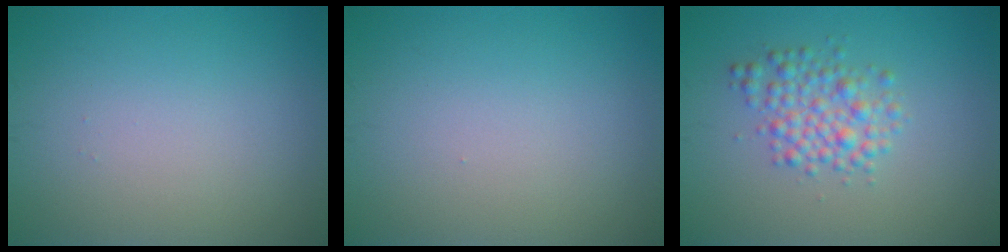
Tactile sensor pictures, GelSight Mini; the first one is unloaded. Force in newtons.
{"total": 0.0}
{"total": 3.2, "press": 3.2, "slide": 0.1}